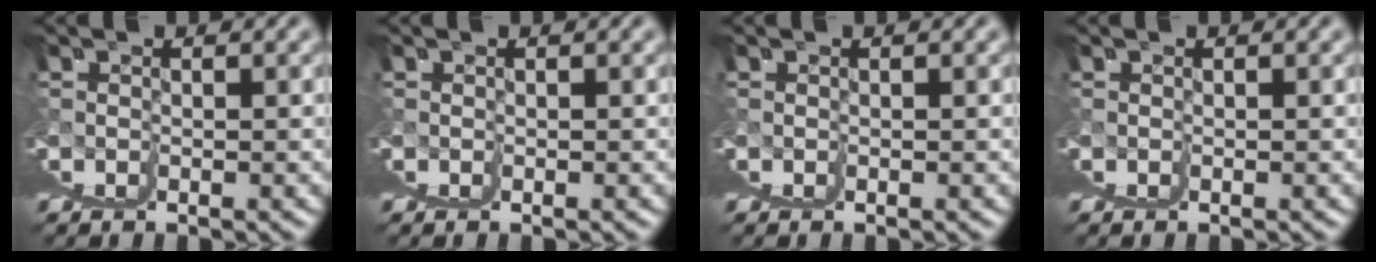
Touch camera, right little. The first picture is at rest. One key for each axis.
{"total": 0.0}
{"total": 0.0}
{"total": 0.0}